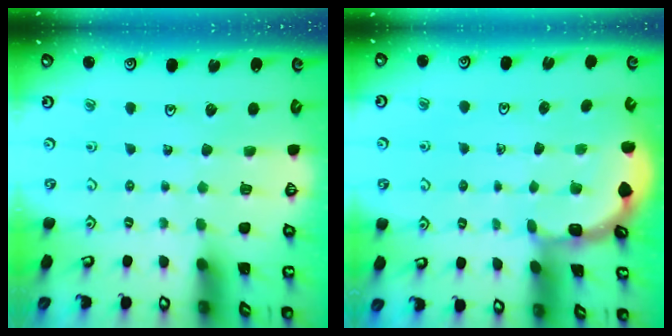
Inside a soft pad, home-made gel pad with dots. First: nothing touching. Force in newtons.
{"total": 2.1, "press": 2.1, "slide": 0.2}